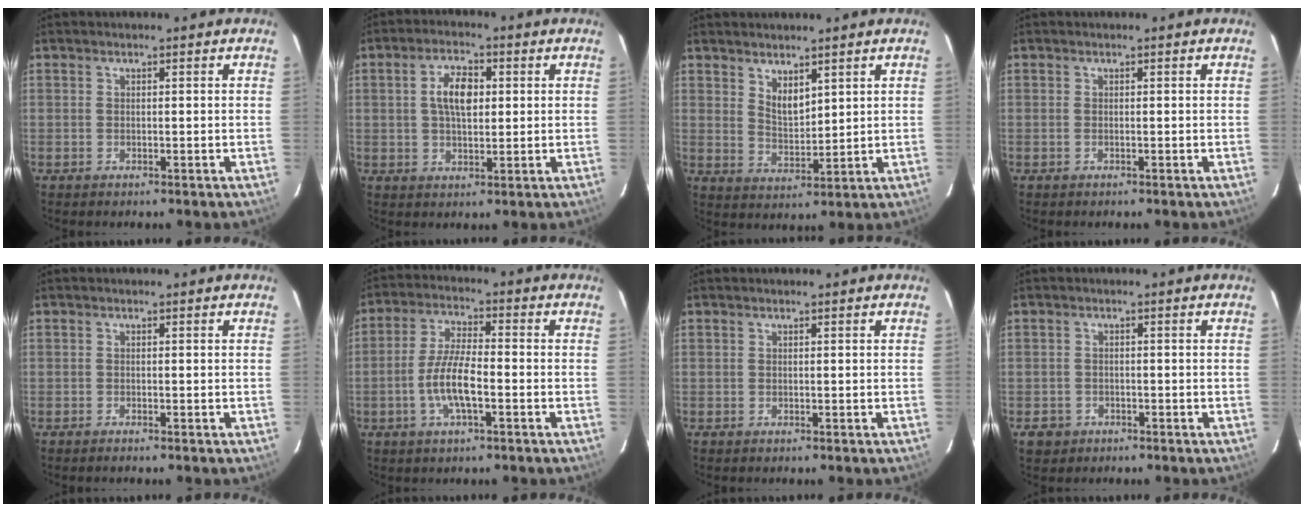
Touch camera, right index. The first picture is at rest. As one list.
[{"total": 6.6, "force": [1.2, 3.4, 5.5], "torque": [-0.100, 0.013, 0.023]}, {"total": 4.9, "force": [3.4, 2.1, 2.8], "torque": [-0.044, -0.004, 0.064]}, {"total": 0.0}, {"total": 0.7, "force": [-0.7, 0.0, 0.2], "torque": [-0.002, -0.003, -0.013]}, {"total": 8.2, "force": [-2.8, 2.2, 7.4], "torque": [-0.153, 0.004, -0.054]}, {"total": 0.0}, {"total": 3.1, "force": [-1.5, 2.7, 0.4], "torque": [-0.018, 0.003, -0.022]}]